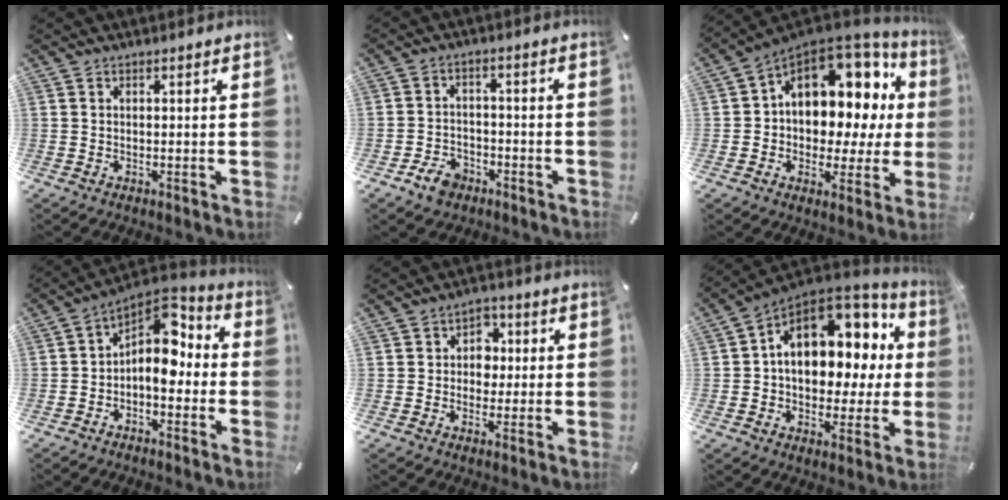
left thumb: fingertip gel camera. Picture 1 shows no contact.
{"total": 6.0, "force": [-3.6, 4.1, 2.4], "torque": [-0.052, 0.017, -0.067]}
{"total": 13.0, "force": [4.8, 9.5, 7.4], "torque": [-0.093, -0.057, 0.083]}
{"total": 9.2, "force": [0.3, 6.0, 7.0], "torque": [-0.109, -0.021, -0.002]}
{"total": 5.8, "force": [-0.1, 5.2, 2.5], "torque": [-0.026, 0.006, -0.009]}
{"total": 16.0, "force": [4.0, 11.1, 10.7], "torque": [-0.151, -0.025, 0.074]}